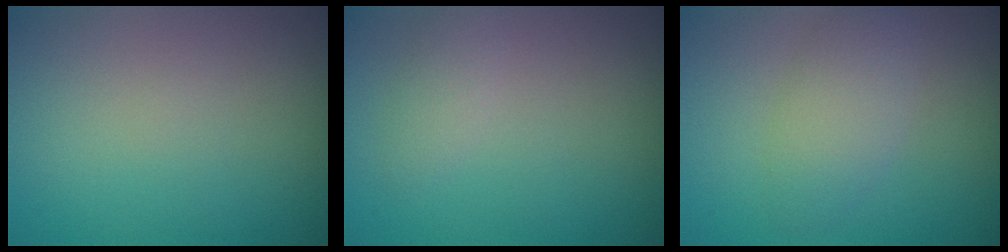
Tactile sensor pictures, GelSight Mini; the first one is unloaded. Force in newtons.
{"total": 1.2, "press": 1.2, "slide": 0.0}
{"total": 3.3, "press": 3.3, "slide": 0.1}